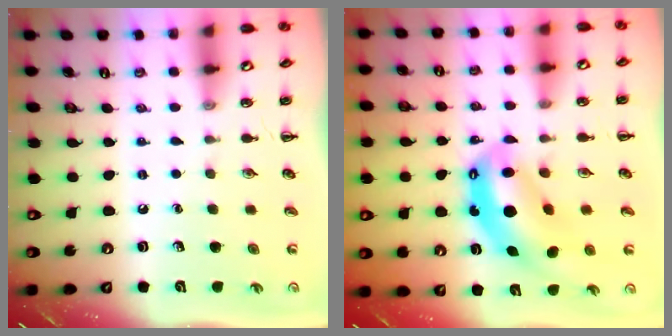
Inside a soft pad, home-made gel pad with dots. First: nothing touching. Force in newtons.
{"total": 11.5, "press": 11.1, "slide": 3.1}